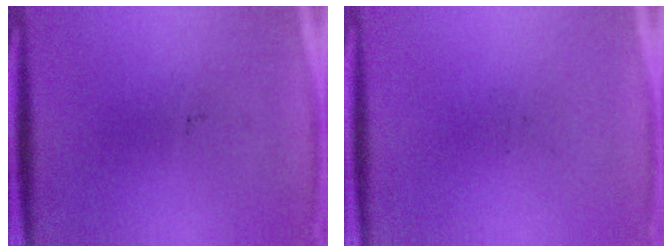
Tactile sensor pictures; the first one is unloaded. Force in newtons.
{"total": 0.0}